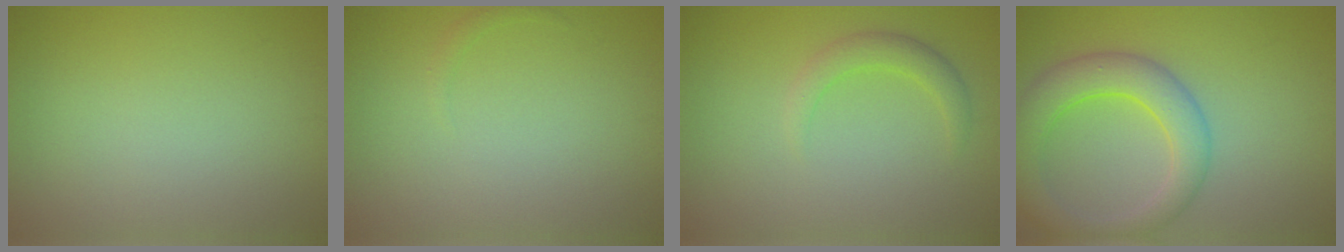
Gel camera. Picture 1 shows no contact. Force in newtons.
{"total": 0.6, "press": 0.6, "slide": 0.1}
{"total": 2.0, "press": 2.0, "slide": 0.1}
{"total": 5.7, "press": 5.7, "slide": 0.3}